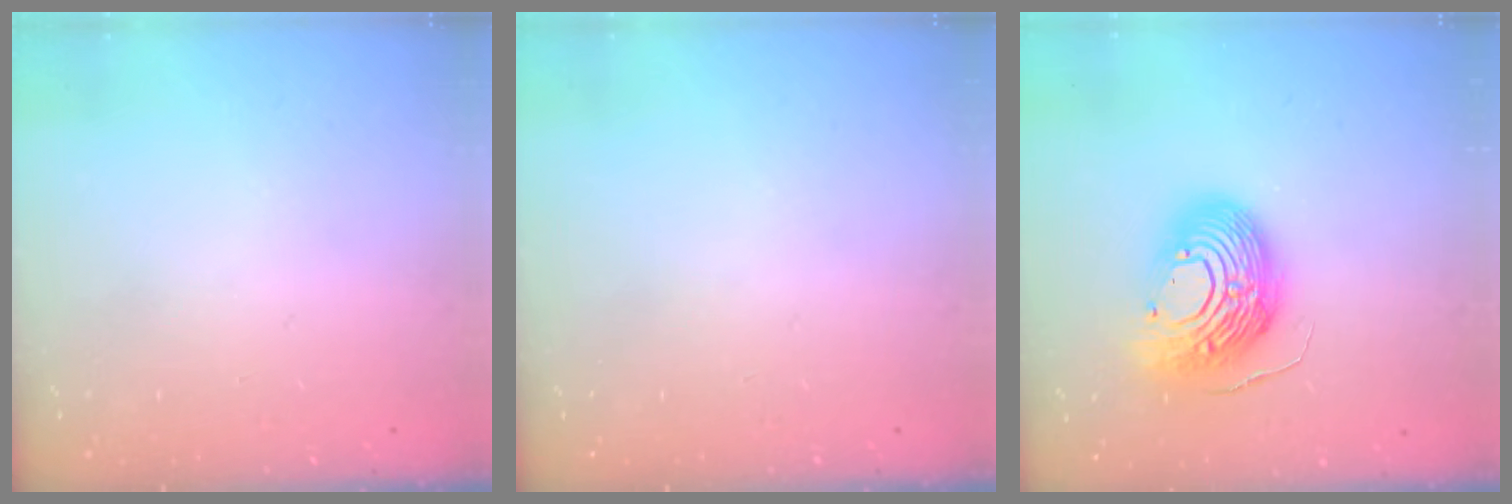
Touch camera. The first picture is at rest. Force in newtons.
{"total": 0.0}
{"total": 17.0, "press": 16.9, "slide": 1.5}